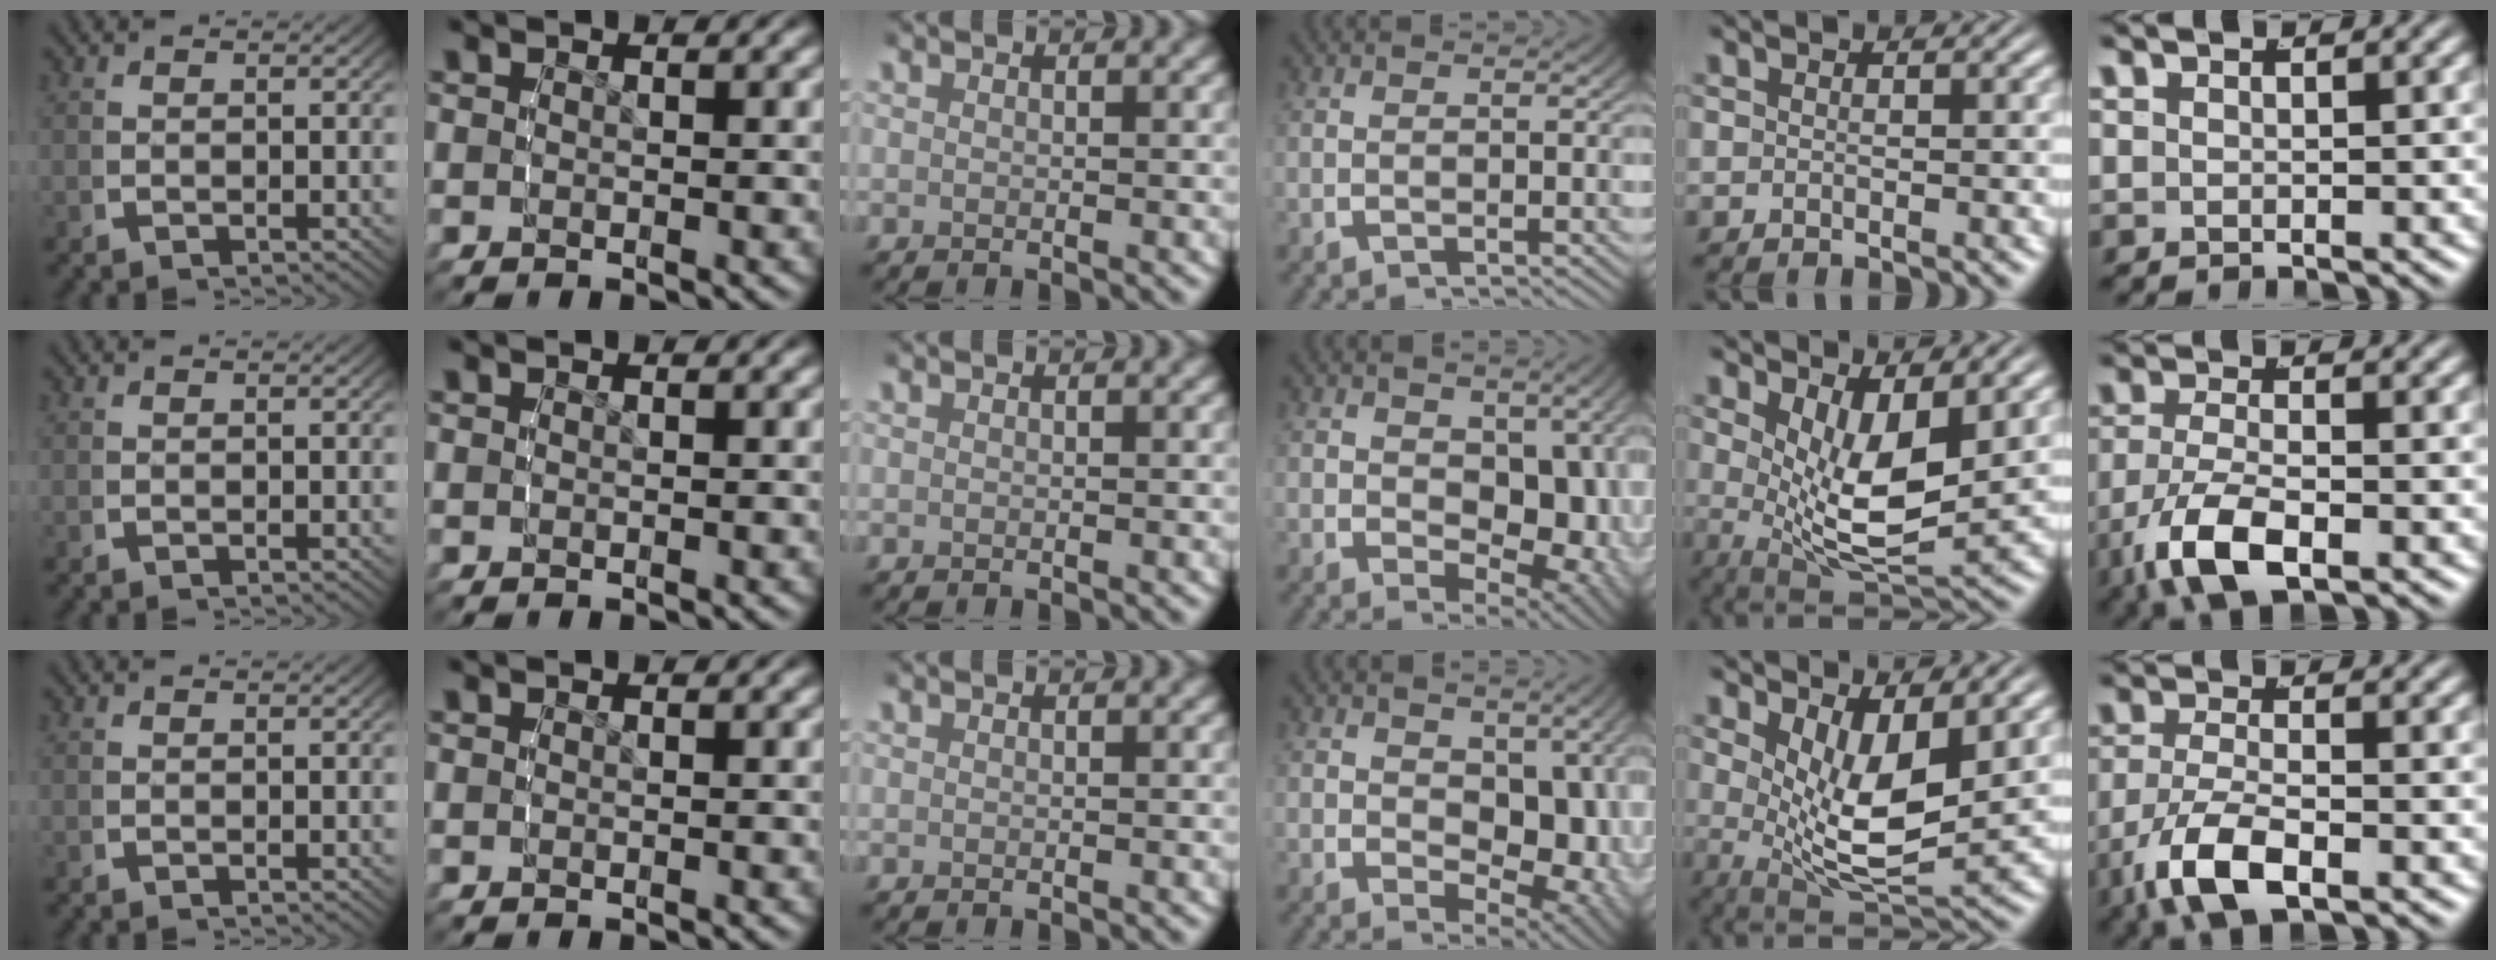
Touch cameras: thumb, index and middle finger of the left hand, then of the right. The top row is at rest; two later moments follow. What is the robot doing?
{"motion": "lift_and_place", "object": "toy banana"}